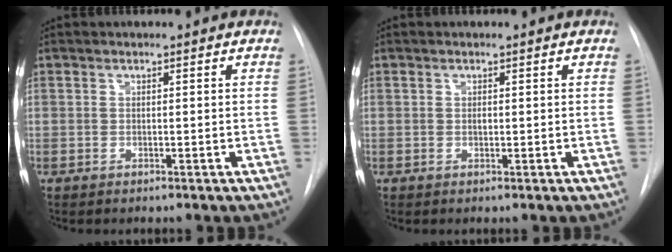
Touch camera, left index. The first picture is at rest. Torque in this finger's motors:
{"motor_torque": [0.43, -0.11, 0.01, 0.02]}